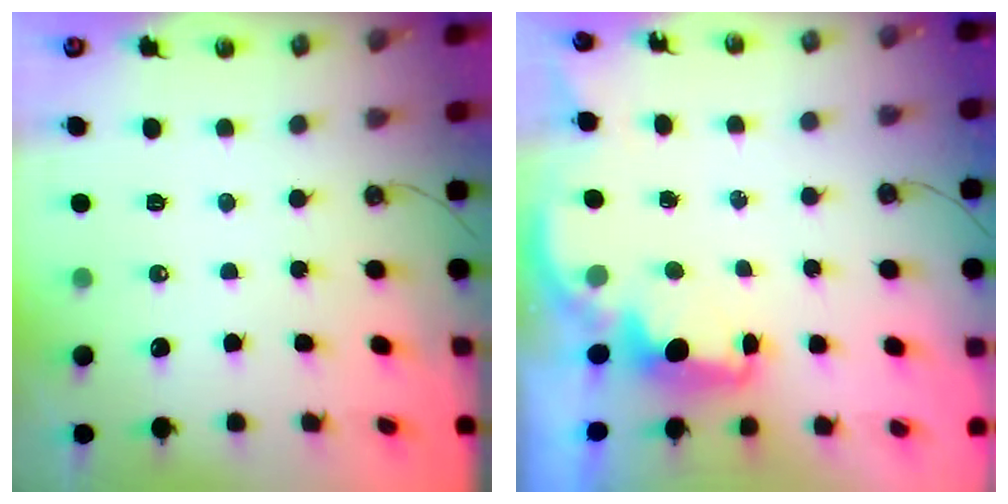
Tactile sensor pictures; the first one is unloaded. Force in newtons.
{"total": 2.8, "press": 2.6, "slide": 0.9}